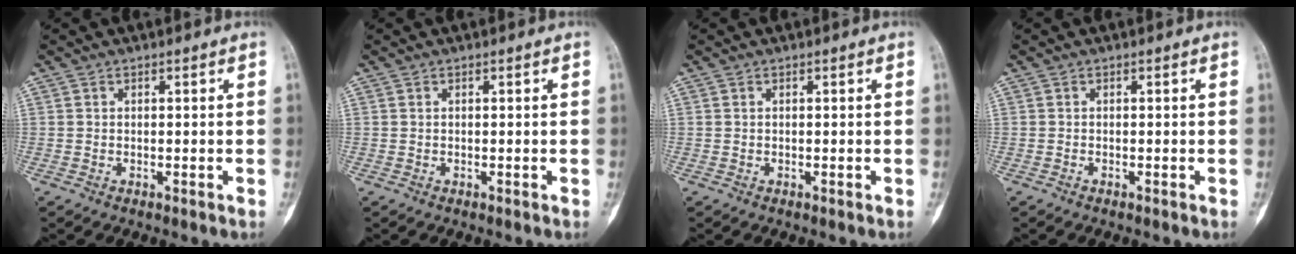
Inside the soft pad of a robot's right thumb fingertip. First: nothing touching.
{"total": 0.0}
{"total": 0.0}
{"total": 0.0}